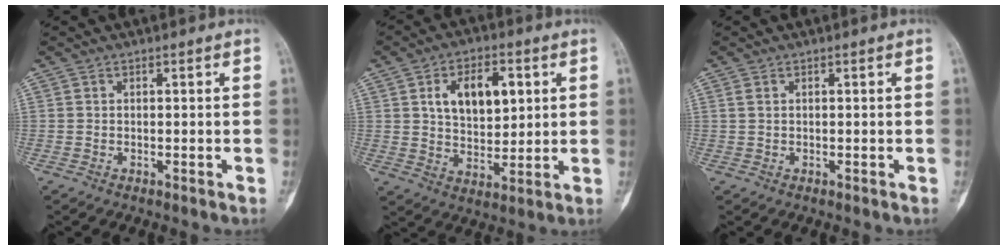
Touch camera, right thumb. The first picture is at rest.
{"total": 11.8, "force": [3.4, 7.0, 8.9], "torque": [-0.116, -0.007, 0.060]}
{"total": 0.8, "force": [0.3, 0.4, 0.6], "torque": [-0.015, 0.004, 0.009]}